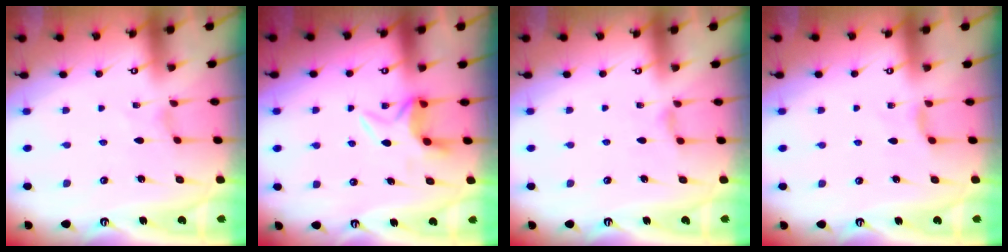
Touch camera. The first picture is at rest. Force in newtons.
{"total": 6.1, "press": 5.9, "slide": 1.6}
{"total": 2.3, "press": 2.2, "slide": 0.5}
{"total": 2.9, "press": 2.9, "slide": 0.5}